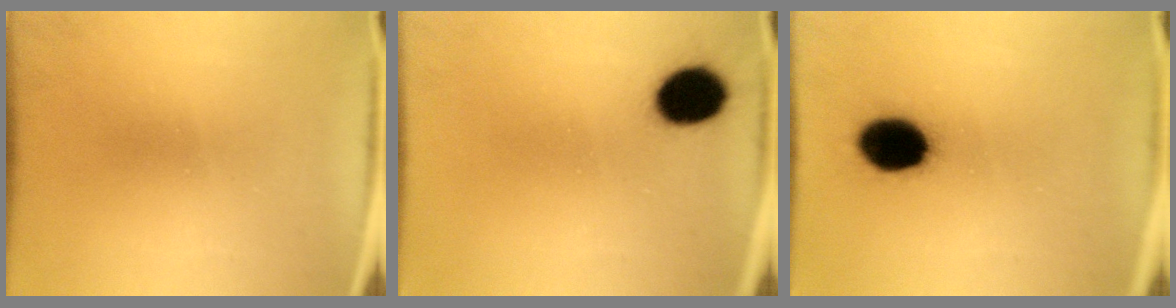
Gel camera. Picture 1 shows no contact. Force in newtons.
{"total": 10.0}
{"total": 13.2}